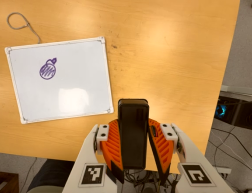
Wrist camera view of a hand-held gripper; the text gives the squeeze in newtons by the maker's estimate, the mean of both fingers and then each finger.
{"total": 8.2, "left": 6.7, "right": 9.8}